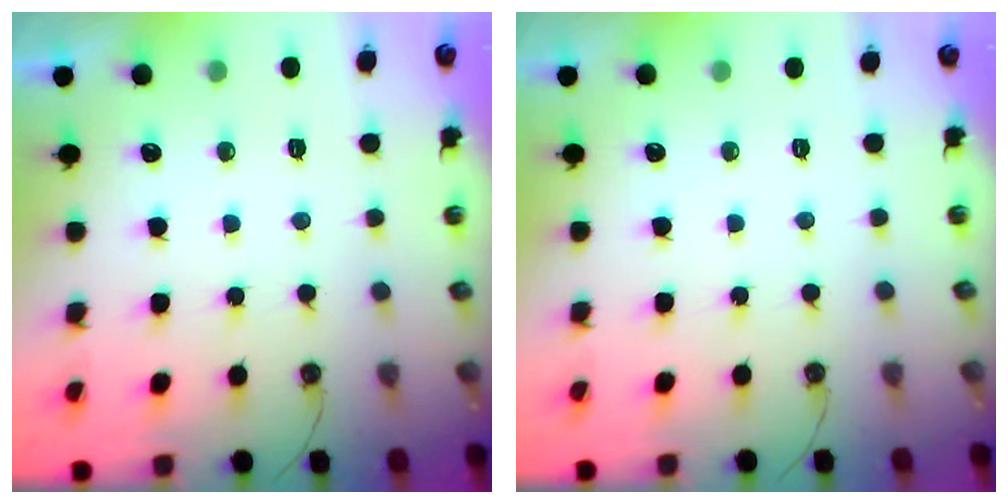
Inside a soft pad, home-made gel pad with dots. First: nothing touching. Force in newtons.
{"total": 0.0}